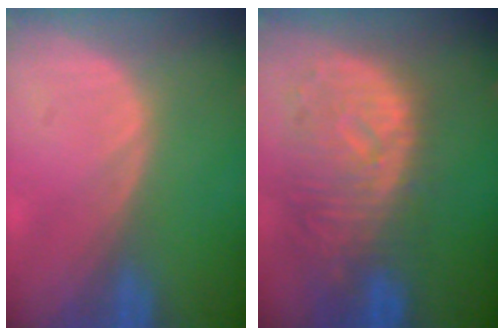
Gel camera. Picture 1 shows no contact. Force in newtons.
{"total": 11.5, "press": 10.0, "slide": 5.7}